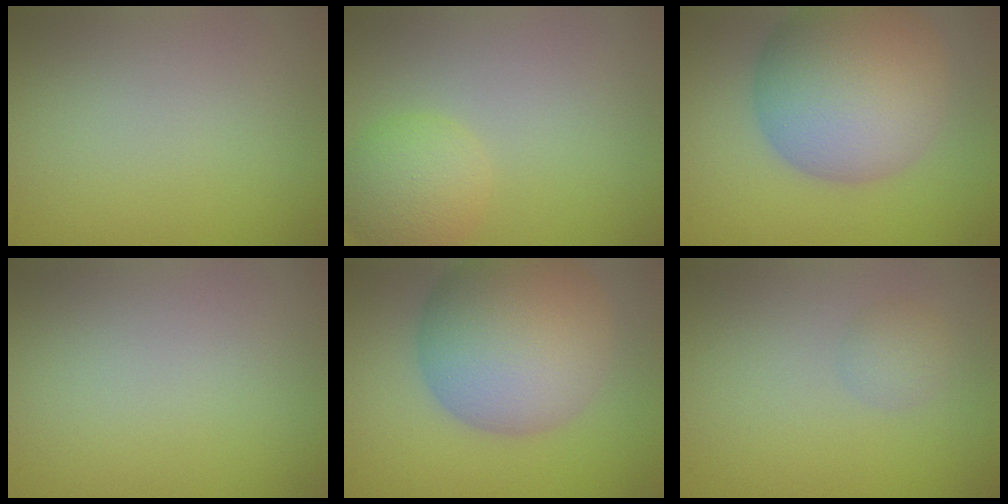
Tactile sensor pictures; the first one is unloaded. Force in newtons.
{"total": 3.8, "press": 3.8, "slide": 0.2}
{"total": 12.0, "press": 12.0, "slide": 0.5}
{"total": 0.0}
{"total": 12.0, "press": 12.0, "slide": 0.5}
{"total": 1.4, "press": 1.4, "slide": 0.1}